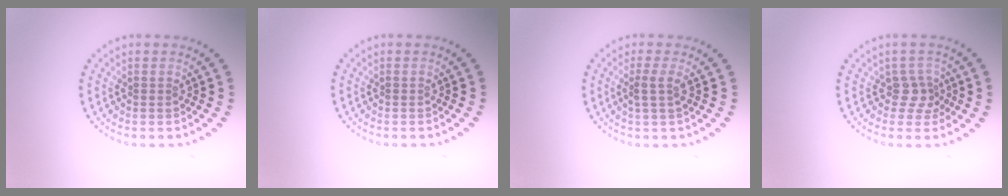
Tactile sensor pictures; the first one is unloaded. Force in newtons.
{"total": 0.0}
{"total": 1.7, "press": 1.3, "slide": 1.1}
{"total": 2.0, "press": 1.6, "slide": 1.2}